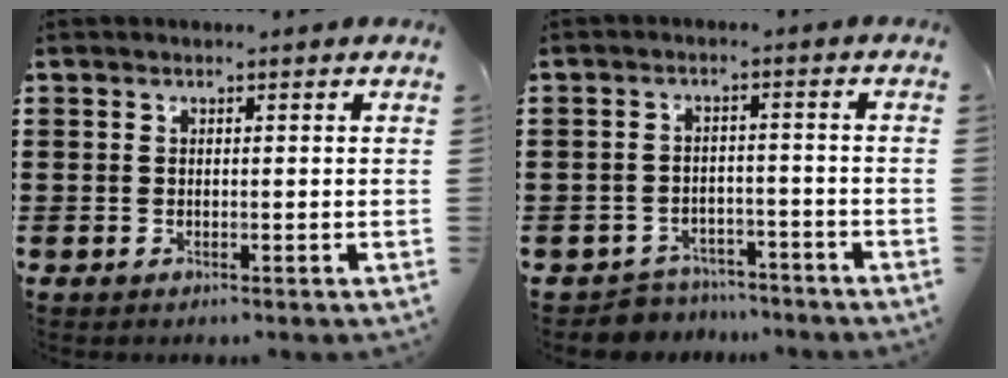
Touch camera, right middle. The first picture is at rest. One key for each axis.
{"total": 4.0, "fx": -3.9, "fy": 0.8, "fz": -0.3, "tx": -0.005, "ty": 0.003, "tz": -0.085}